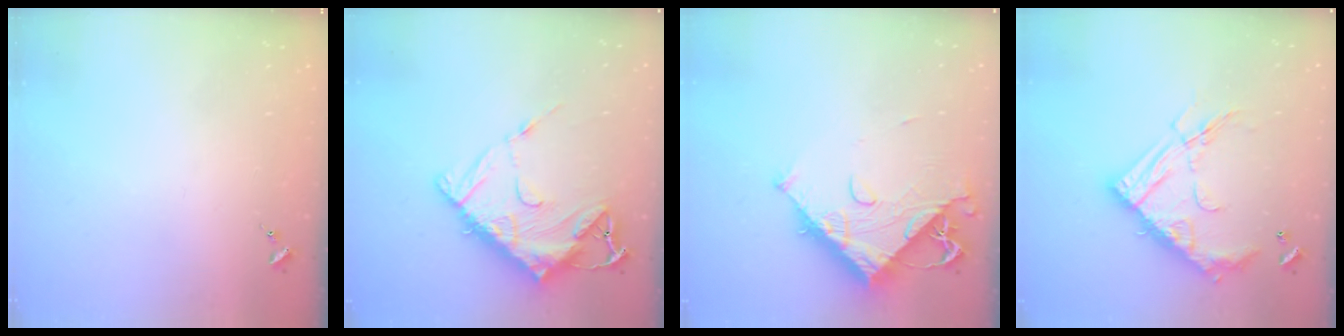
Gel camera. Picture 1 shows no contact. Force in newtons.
{"total": 18.7, "press": 18.6, "slide": 1.9}
{"total": 12.7, "press": 12.7, "slide": 1.5}
{"total": 20.3, "press": 20.2, "slide": 1.9}